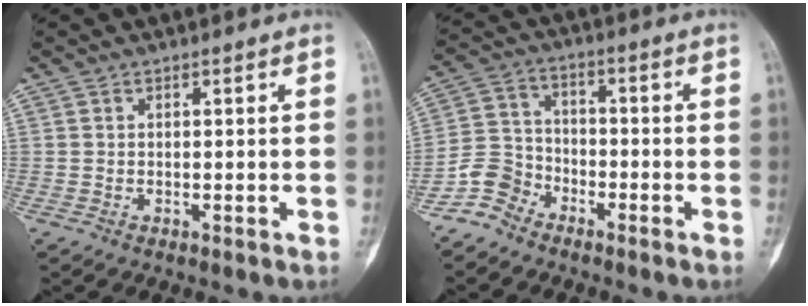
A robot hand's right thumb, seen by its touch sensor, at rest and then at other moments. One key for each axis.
{"total": 6.5, "fx": -5.0, "fy": 4.0, "fz": 0.7, "tx": 0.005, "ty": 0.039, "tz": -0.116}